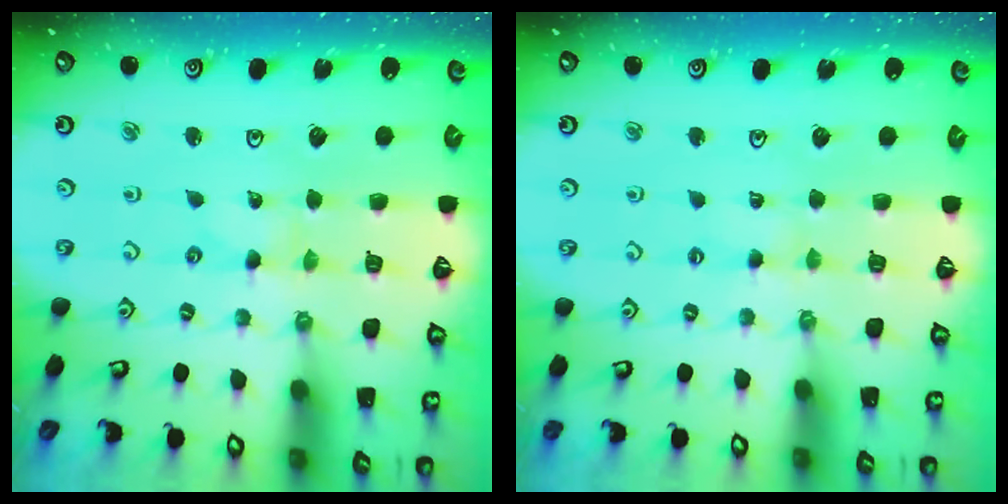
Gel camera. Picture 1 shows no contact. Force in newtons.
{"total": 1.7, "press": 1.6, "slide": 0.4}